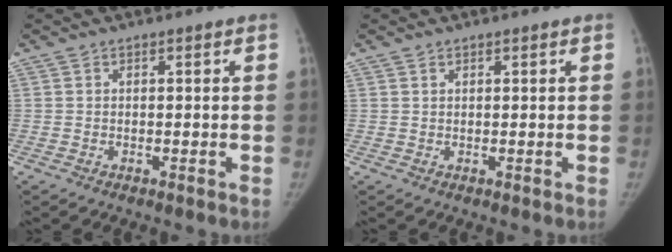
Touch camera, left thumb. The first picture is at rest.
{"total": 0.6, "force": [0.4, 0.4, 0.2], "torque": [-0.002, -0.002, 0.007]}